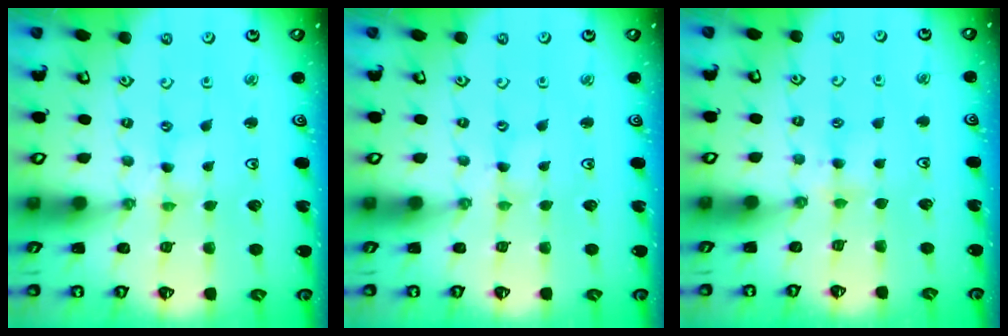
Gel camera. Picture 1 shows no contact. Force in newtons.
{"total": 0.0}
{"total": 5.5, "press": 5.4, "slide": 0.9}